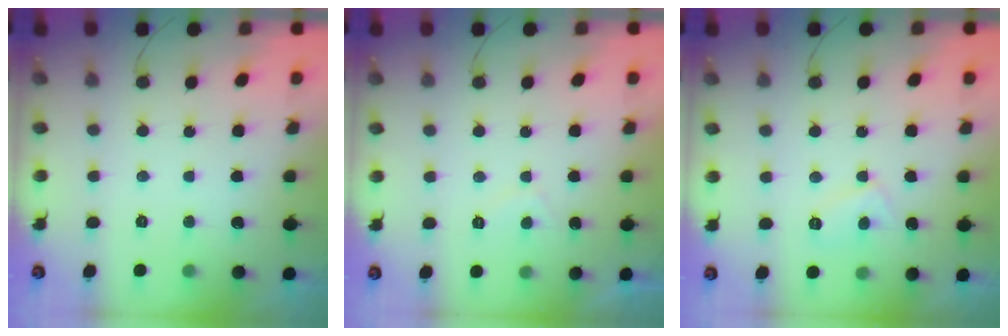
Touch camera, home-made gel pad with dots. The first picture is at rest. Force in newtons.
{"total": 2.8, "press": 2.7, "slide": 0.8}
{"total": 5.2, "press": 5.2, "slide": 0.3}